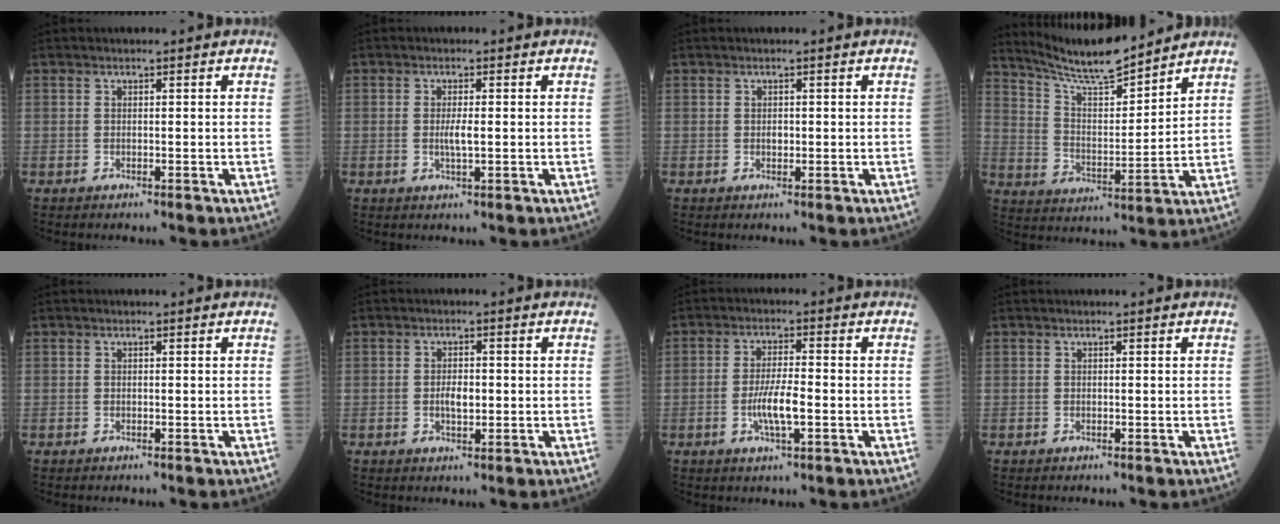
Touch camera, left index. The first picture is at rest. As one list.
[{"total": 2.3, "force": [-0.1, 0.2, 2.2], "torque": [-0.047, -0.003, -0.001]}, {"total": 1.4, "force": [0.0, 0.8, 1.2], "torque": [-0.021, 0.000, 0.002]}, {"total": 12.0, "force": [11.2, 0.7, 4.2], "torque": [-0.085, 0.002, 0.204]}, {"total": 0.0}, {"total": 2.7, "force": [-0.3, 1.2, 2.5], "torque": [-0.048, 0.001, -0.004]}, {"total": 5.4, "force": [-1.4, 0.8, 5.1], "torque": [-0.103, -0.004, -0.026]}, {"total": 0.0}]